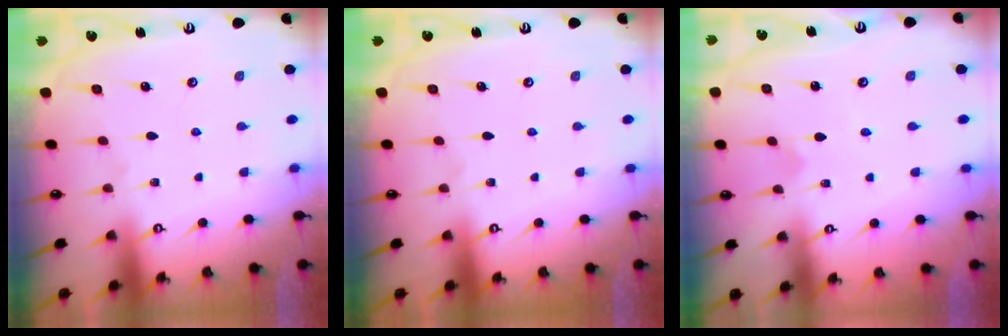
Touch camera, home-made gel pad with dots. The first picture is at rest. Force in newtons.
{"total": 0.0}
{"total": 0.6, "press": 0.6, "slide": 0.0}